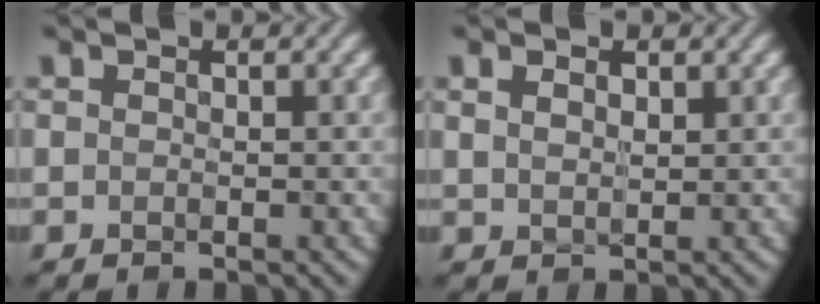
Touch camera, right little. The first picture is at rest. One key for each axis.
{"total": 1.6, "fx": 0.8, "fy": 0.9, "fz": 1.1, "tx": -0.022, "ty": 0.000, "tz": 0.019}